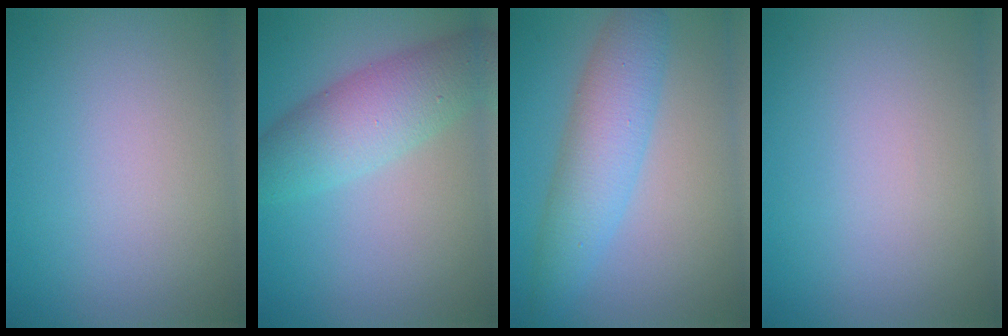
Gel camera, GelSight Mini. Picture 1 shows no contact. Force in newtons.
{"total": 5.9, "press": 5.9, "slide": 0.2}
{"total": 5.2, "press": 5.2, "slide": 0.2}
{"total": 0.0}